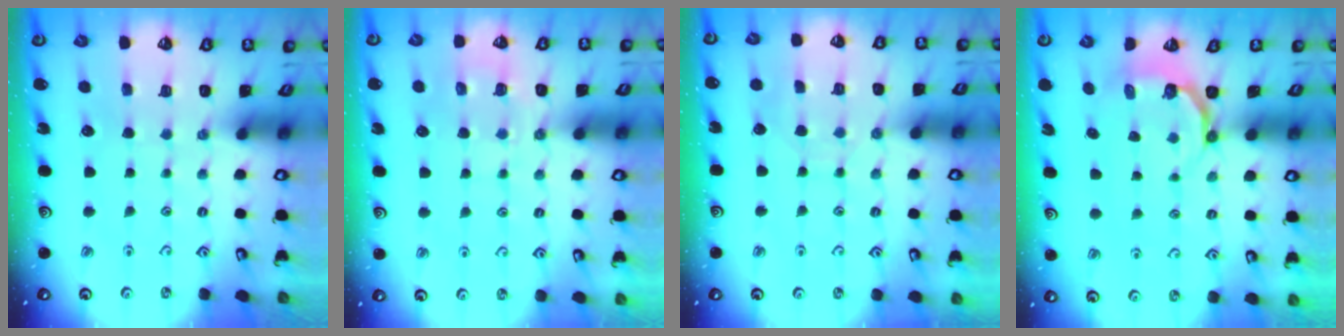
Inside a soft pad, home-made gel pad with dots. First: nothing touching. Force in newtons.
{"total": 8.6, "press": 8.6, "slide": 0.2}
{"total": 7.2, "press": 7.2, "slide": 0.5}
{"total": 5.1, "press": 4.0, "slide": 3.1}